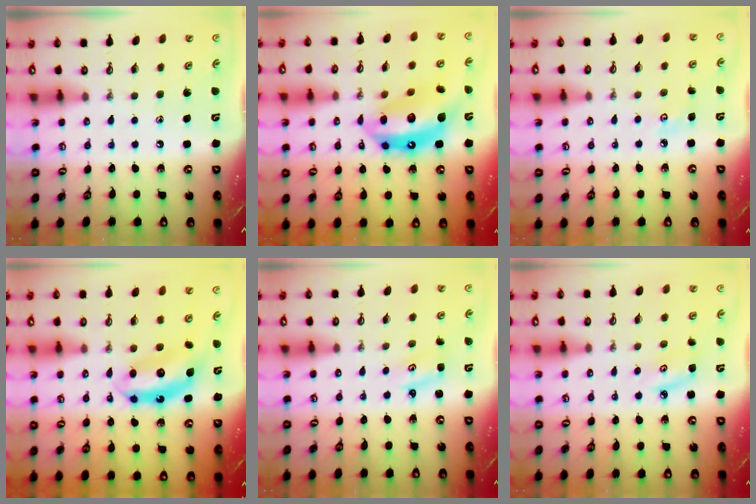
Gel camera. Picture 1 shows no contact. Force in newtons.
{"total": 15.6, "press": 15.5, "slide": 1.5}
{"total": 4.4, "press": 4.4, "slide": 0.4}
{"total": 6.6, "press": 6.6, "slide": 0.4}
{"total": 2.2, "press": 2.2, "slide": 0.3}
{"total": 5.3, "press": 5.3, "slide": 0.5}